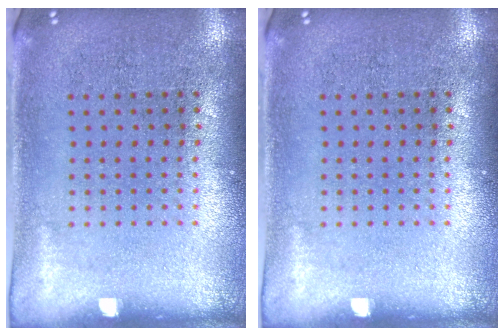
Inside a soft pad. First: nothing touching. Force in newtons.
{"total": 0.0}